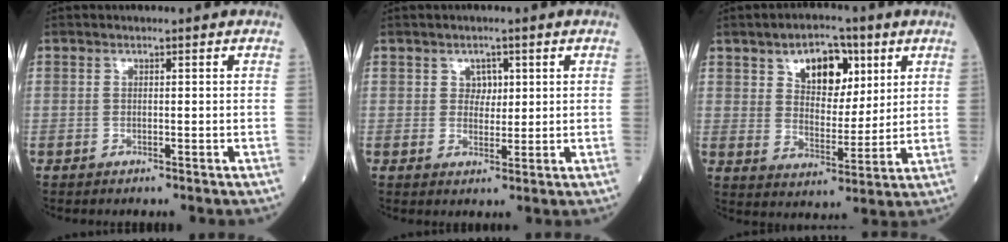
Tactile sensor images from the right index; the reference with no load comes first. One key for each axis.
{"total": 2.5, "fx": 1.0, "fy": 1.9, "fz": 1.3, "tx": -0.014, "ty": 0.000, "tz": 0.014}
{"total": 9.5, "fx": 4.5, "fy": 5.2, "fz": 6.5, "tx": -0.099, "ty": 0.012, "tz": 0.077}